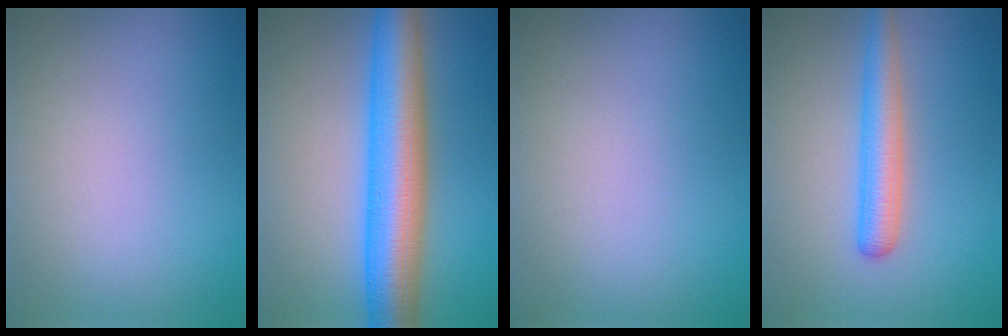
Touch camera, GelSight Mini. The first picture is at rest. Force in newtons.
{"total": 9.7, "press": 9.7, "slide": 0.2}
{"total": 0.0}
{"total": 3.8, "press": 3.8, "slide": 0.0}